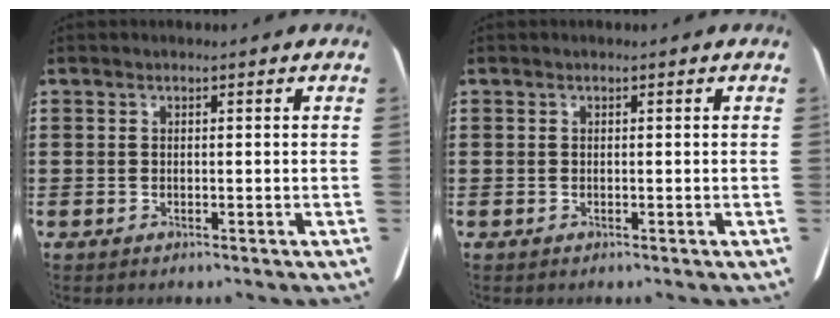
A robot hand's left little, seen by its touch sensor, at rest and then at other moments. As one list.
[{"total": 0.0}]